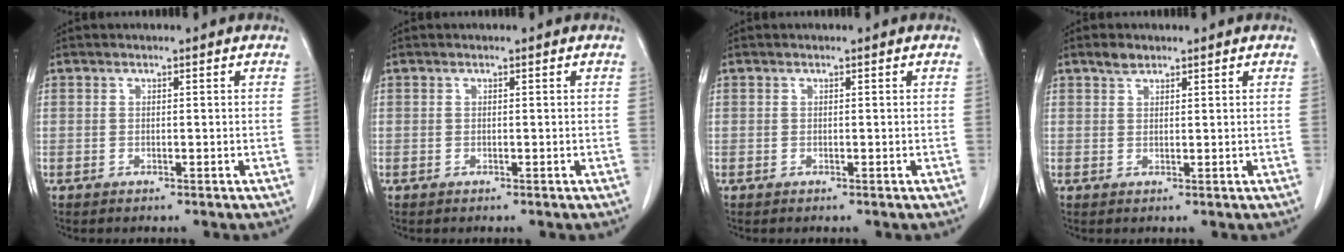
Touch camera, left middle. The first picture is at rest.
{"total": 0.0}
{"total": 0.0}
{"total": 1.7, "force": [1.4, 0.8, 0.7], "torque": [-0.017, 0.002, 0.026]}